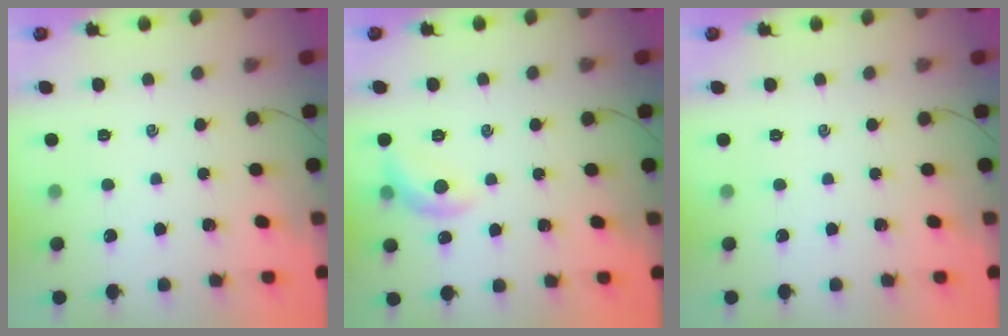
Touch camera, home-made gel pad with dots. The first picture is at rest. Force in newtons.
{"total": 8.4, "press": 8.4, "slide": 0.3}
{"total": 0.0}